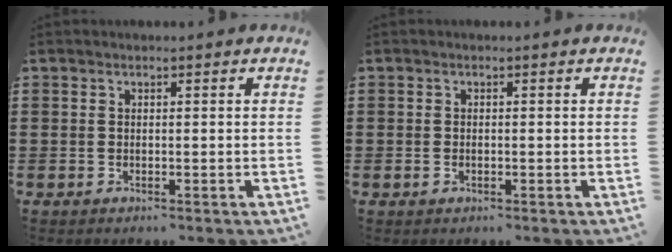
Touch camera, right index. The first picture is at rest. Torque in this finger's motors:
{"motor_torque": [0.35, 1.79, 0.00, 0.00]}